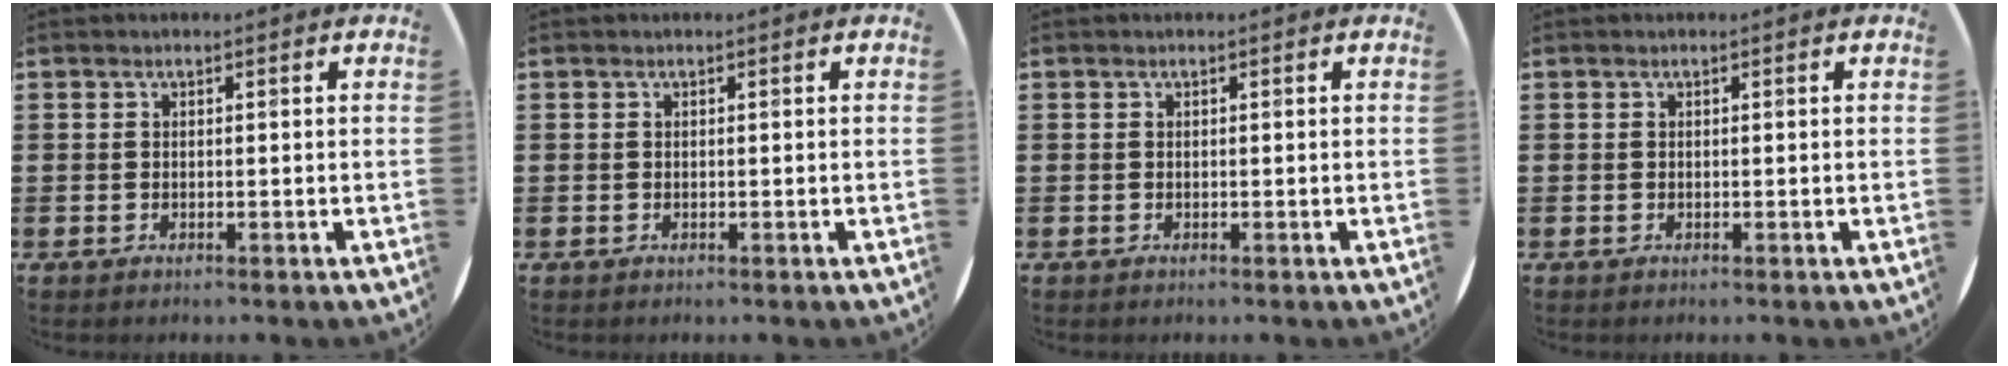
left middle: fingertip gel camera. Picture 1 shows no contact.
{"total": 0.0}
{"total": 0.0}
{"total": 0.0}